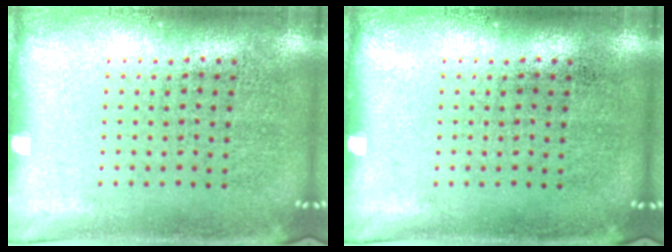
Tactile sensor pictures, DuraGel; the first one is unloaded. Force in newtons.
{"total": 0.0}